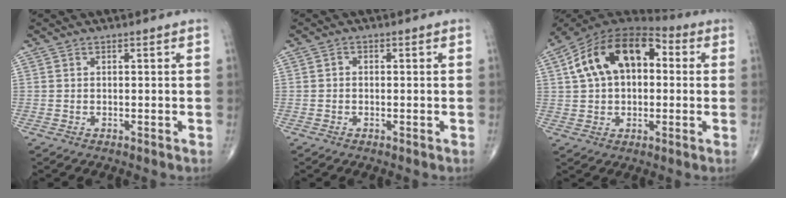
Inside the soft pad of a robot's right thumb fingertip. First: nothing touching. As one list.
[{"total": 0.6, "force": [-0.2, 0.5, 0.3], "torque": [0.003, 0.003, -0.009]}, {"total": 18.3, "force": [3.6, 11.4, 13.9], "torque": [-0.220, 0.033, 0.049]}]